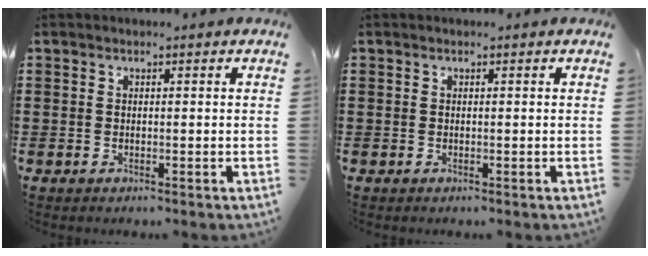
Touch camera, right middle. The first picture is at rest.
{"total": 0.0}